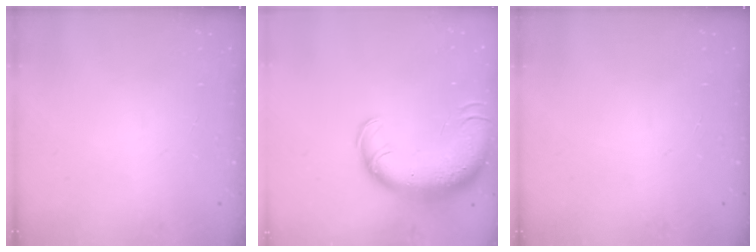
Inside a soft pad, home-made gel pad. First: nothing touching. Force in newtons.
{"total": 16.2, "press": 15.7, "slide": 3.9}
{"total": 0.0}